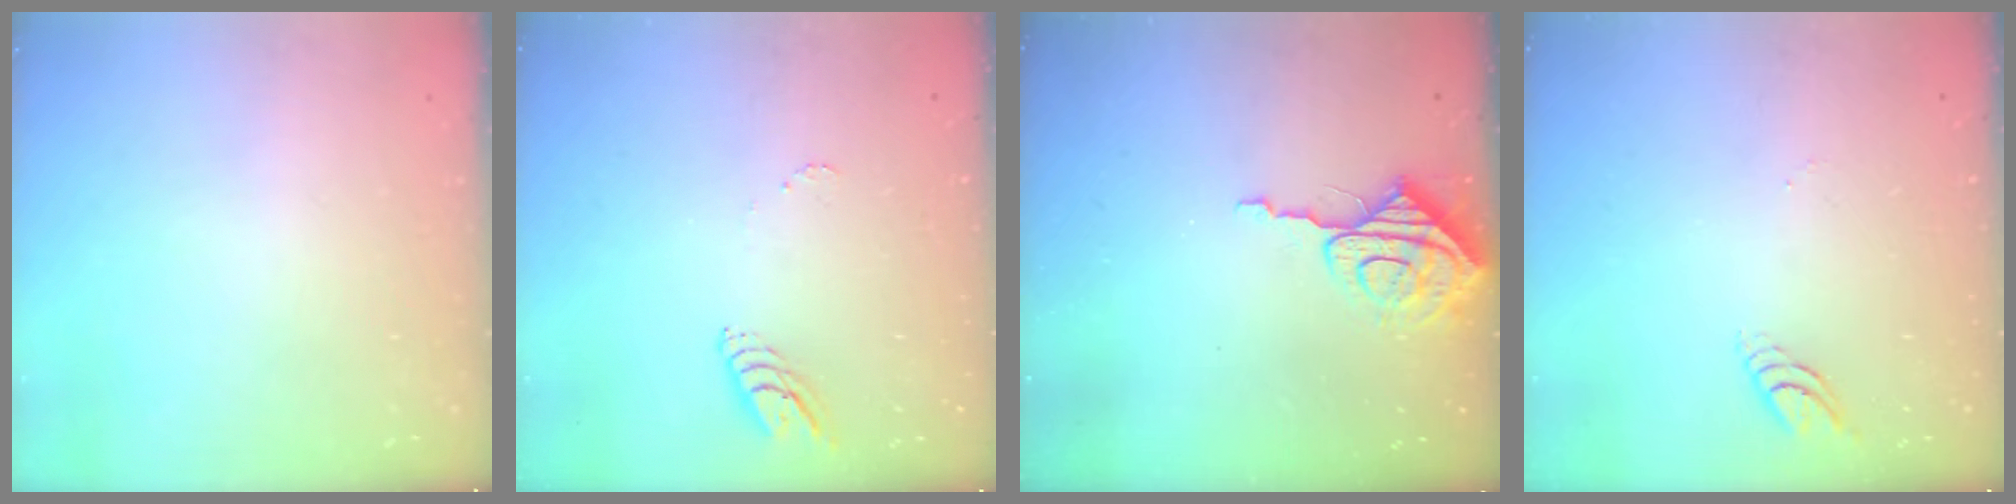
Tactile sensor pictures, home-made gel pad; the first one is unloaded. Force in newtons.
{"total": 5.6, "press": 5.6, "slide": 0.3}
{"total": 8.4, "press": 8.4, "slide": 0.7}
{"total": 4.4, "press": 4.4, "slide": 0.1}